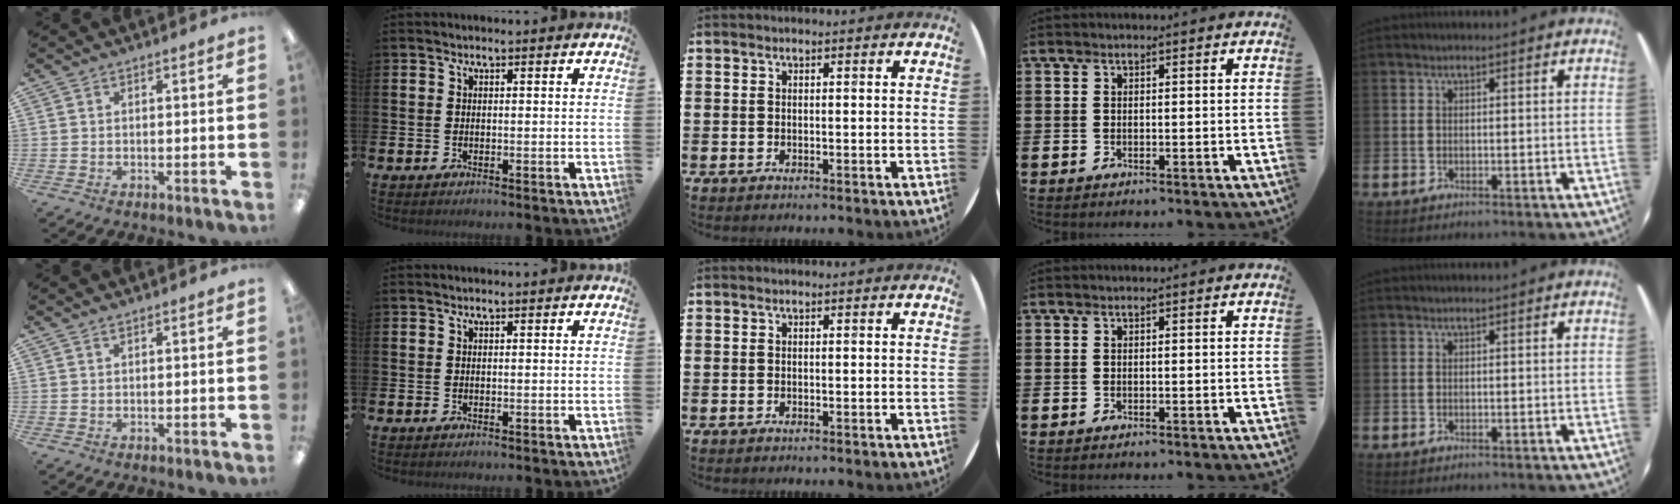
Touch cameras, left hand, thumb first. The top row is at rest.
{"thumb": {"total": 0.5, "force": [0.4, 0.0, 0.4], "torque": [-0.008, 0.002, 0.007]}}